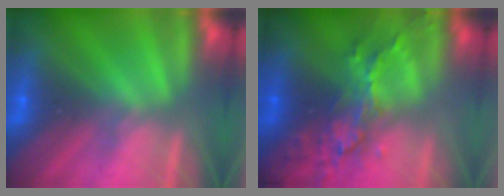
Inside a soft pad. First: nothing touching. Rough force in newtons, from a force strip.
{"total": 6.4}